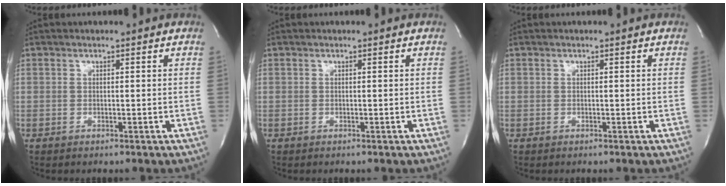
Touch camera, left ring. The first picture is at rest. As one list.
[{"total": 0.0}, {"total": 0.0}]